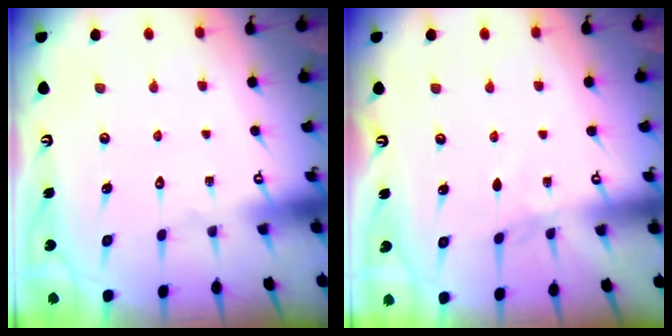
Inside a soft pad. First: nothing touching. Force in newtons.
{"total": 2.9, "press": 2.9, "slide": 0.4}